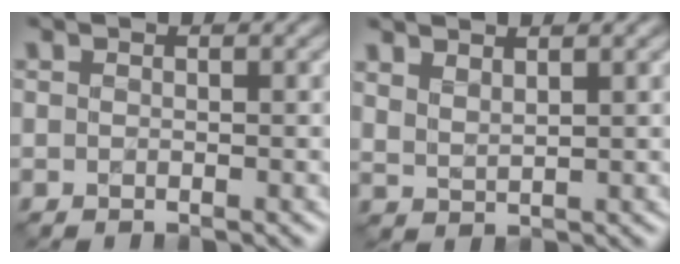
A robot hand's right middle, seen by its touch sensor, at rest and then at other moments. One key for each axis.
{"total": 1.9, "fx": 1.8, "fy": 0.1, "fz": 0.5, "tx": -0.013, "ty": -0.001, "tz": 0.043}